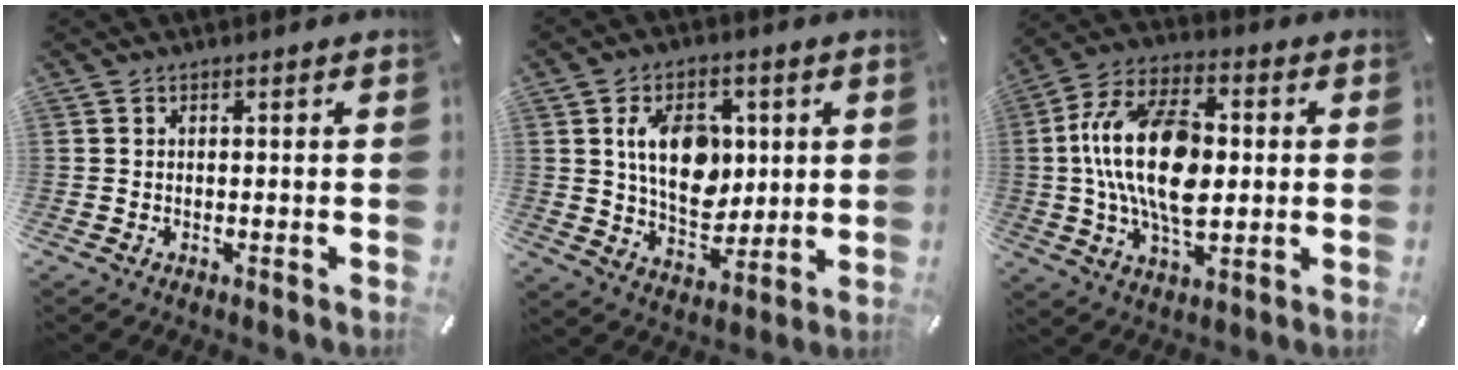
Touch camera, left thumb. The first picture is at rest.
{"total": 13.3, "force": [2.9, 9.4, 9.0], "torque": [-0.148, 0.005, 0.052]}
{"total": 19.5, "force": [0.3, 11.4, 15.8], "torque": [-0.323, 0.003, -0.001]}